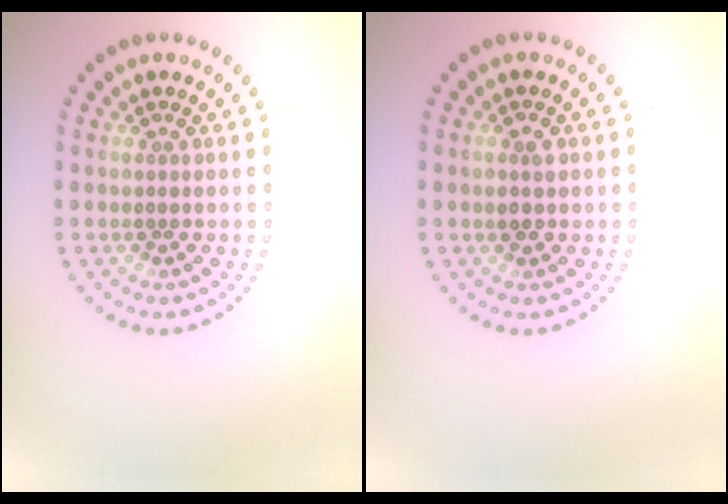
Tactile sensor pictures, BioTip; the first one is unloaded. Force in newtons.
{"total": 1.4, "press": 1.4, "slide": 0.2}